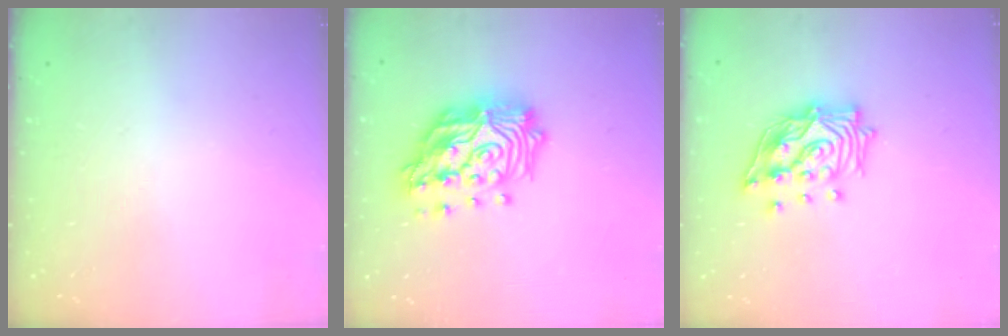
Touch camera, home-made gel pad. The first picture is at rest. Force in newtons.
{"total": 21.5, "press": 21.3, "slide": 2.7}
{"total": 17.3, "press": 17.1, "slide": 2.3}